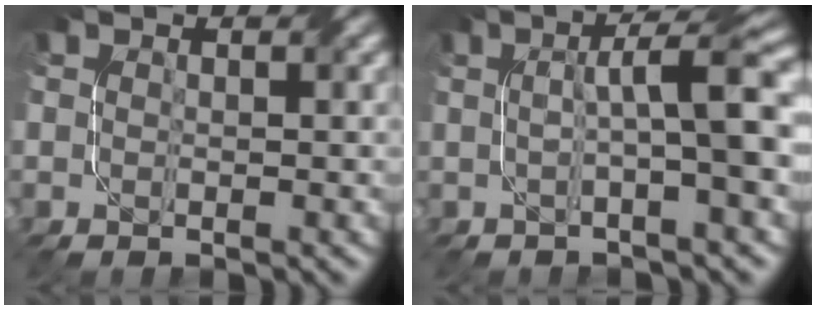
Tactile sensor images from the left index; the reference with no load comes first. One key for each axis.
{"total": 6.2, "fx": 0.6, "fy": 0.9, "fz": 6.1, "tx": -0.091, "ty": 0.016, "tz": 0.003}